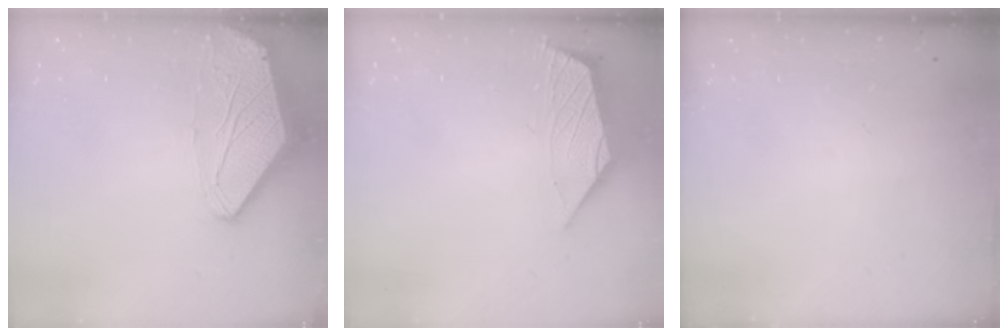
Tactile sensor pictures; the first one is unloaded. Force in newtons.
{"total": 2.9, "press": 2.8, "slide": 0.6}
{"total": 0.0}